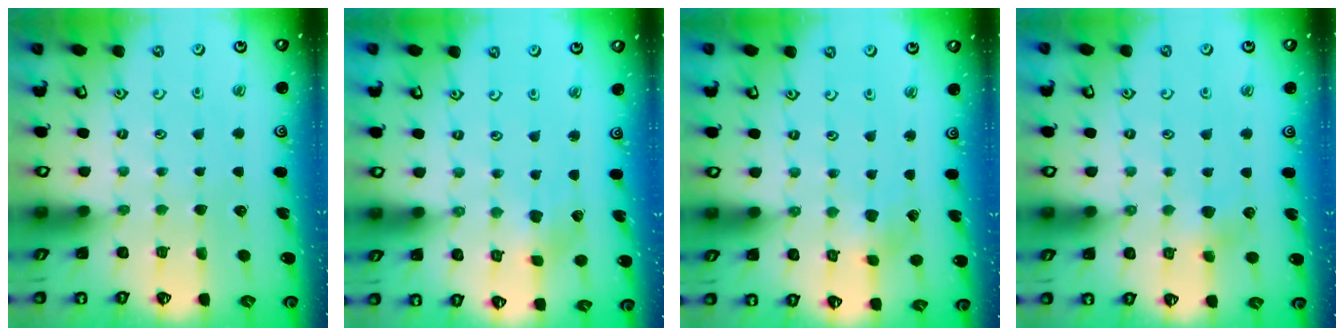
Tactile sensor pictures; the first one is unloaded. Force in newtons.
{"total": 2.4, "press": 2.3, "slide": 0.5}
{"total": 1.5, "press": 1.5, "slide": 0.2}
{"total": 3.9, "press": 3.9, "slide": 0.3}